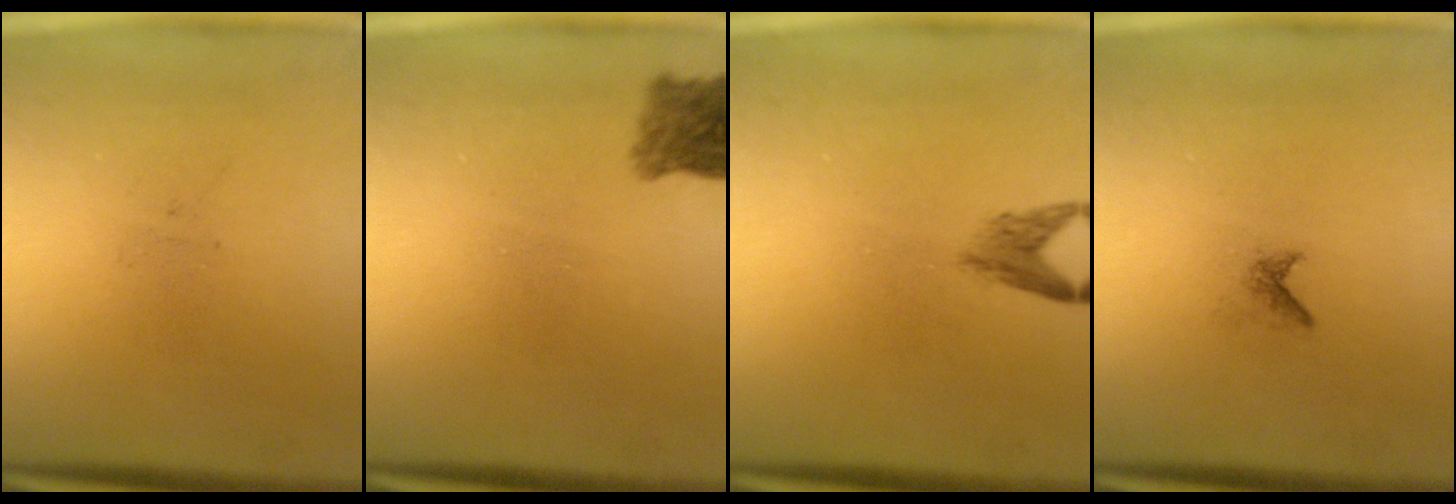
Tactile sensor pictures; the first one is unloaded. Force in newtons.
{"total": 3.1}
{"total": 2.0}
{"total": 0.6}